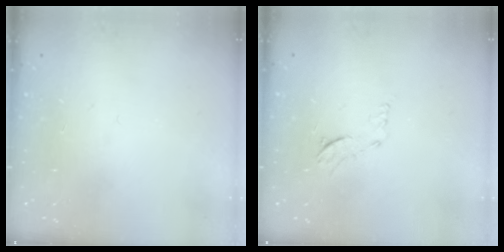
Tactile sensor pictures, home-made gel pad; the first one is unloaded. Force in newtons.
{"total": 5.7, "press": 5.6, "slide": 0.8}